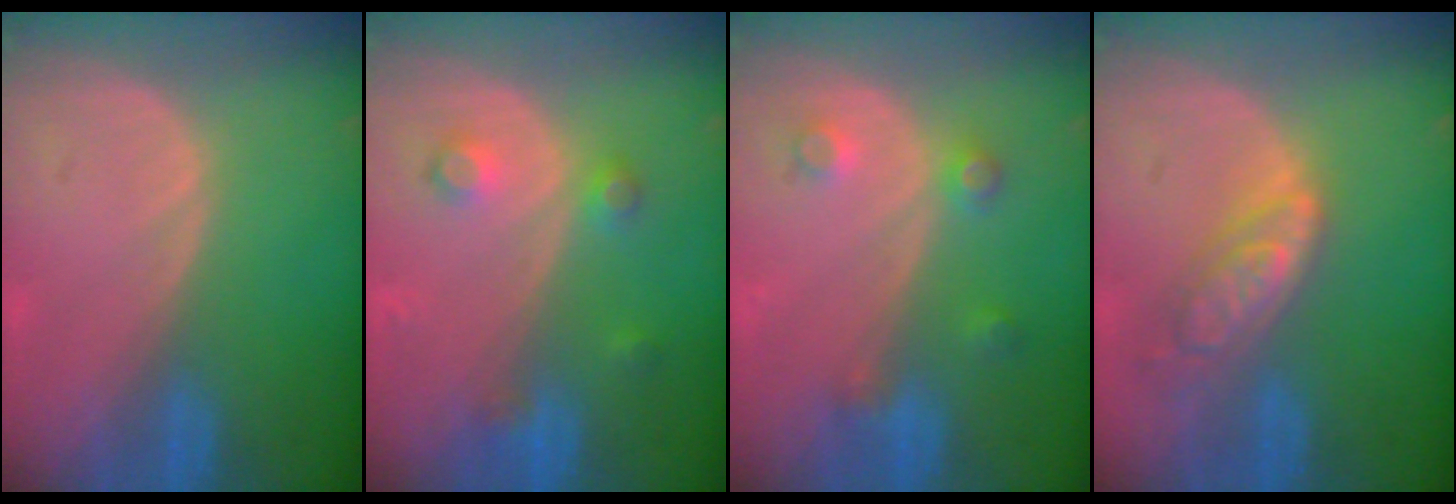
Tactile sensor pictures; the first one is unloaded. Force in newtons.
{"total": 3.7, "press": 3.4, "slide": 1.6}
{"total": 3.6, "press": 3.3, "slide": 1.4}
{"total": 6.3, "press": 5.6, "slide": 2.9}